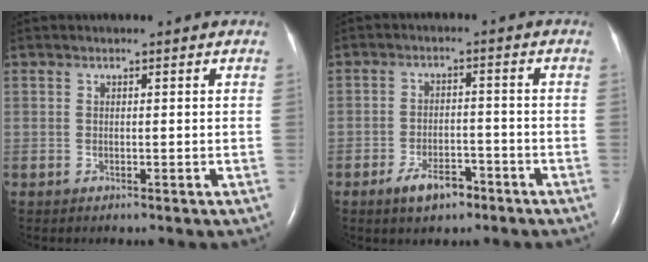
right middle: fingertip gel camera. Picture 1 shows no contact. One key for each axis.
{"total": 5.2, "fx": -3.5, "fy": 2.2, "fz": 3.1, "tx": -0.058, "ty": 0.002, "tz": -0.055}